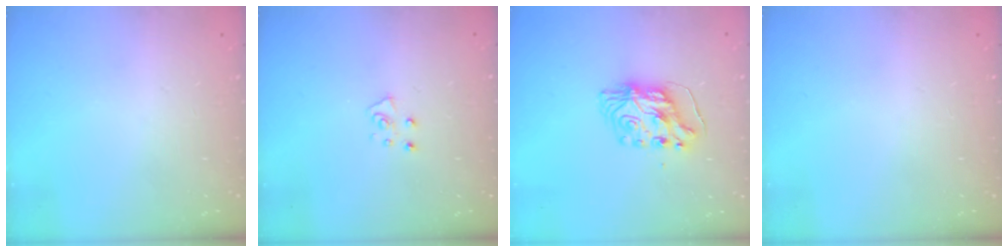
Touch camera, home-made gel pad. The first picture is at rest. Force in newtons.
{"total": 5.3, "press": 5.3, "slide": 0.5}
{"total": 9.3, "press": 9.3, "slide": 0.9}
{"total": 0.0}